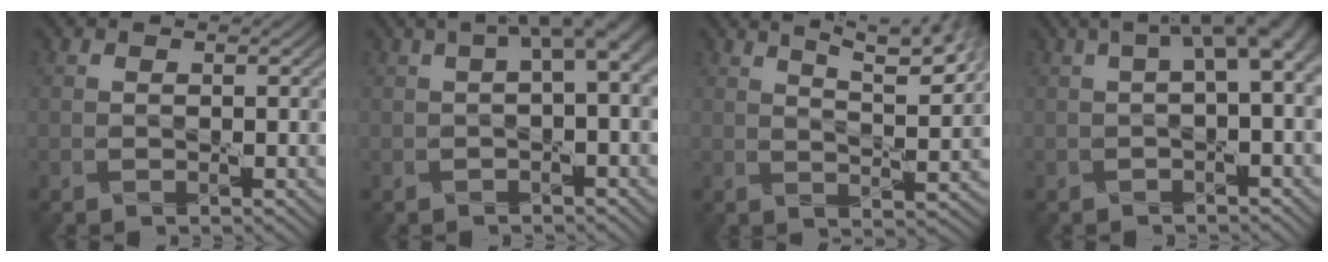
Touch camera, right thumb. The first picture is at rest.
{"total": 4.9, "force": [1.3, 1.1, 4.6], "torque": [-0.061, 0.019, 0.020]}
{"total": 9.4, "force": [6.7, 1.8, 6.4], "torque": [-0.089, 0.002, 0.091]}
{"total": 5.5, "force": [1.1, 1.4, 5.1], "torque": [-0.071, 0.018, 0.017]}